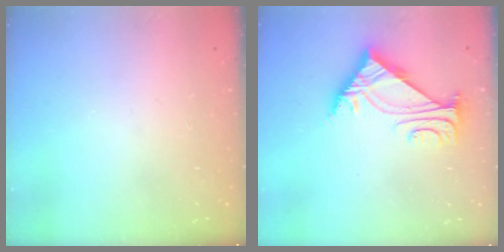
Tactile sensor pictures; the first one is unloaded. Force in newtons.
{"total": 7.2, "press": 7.2, "slide": 1.1}